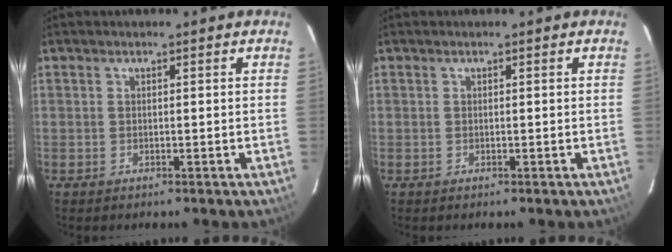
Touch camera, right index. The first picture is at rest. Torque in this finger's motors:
{"motor_torque": [0.00, 0.00, 0.00, -0.01]}